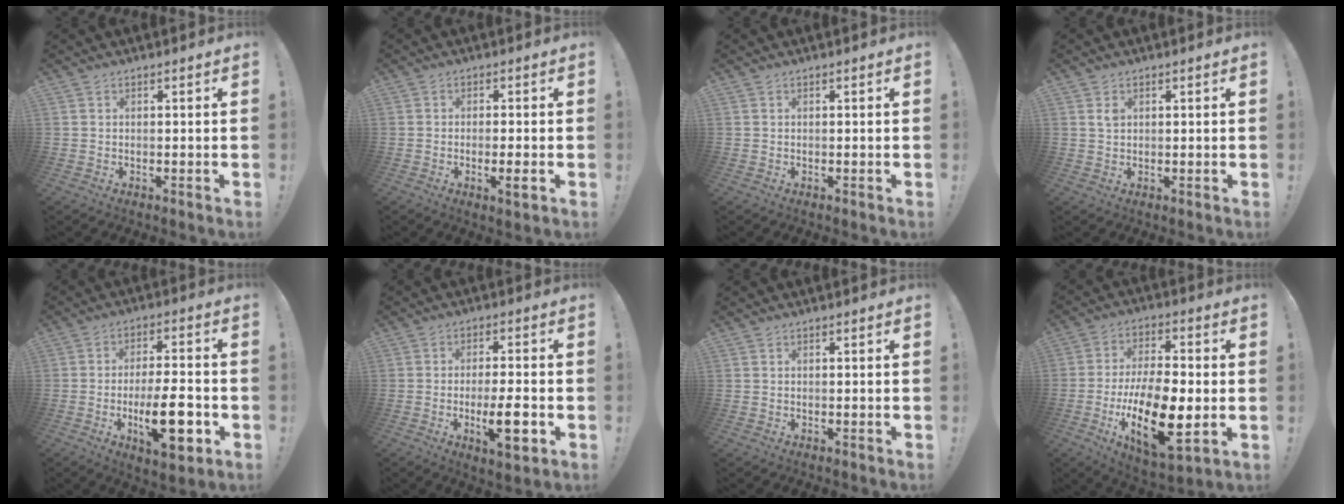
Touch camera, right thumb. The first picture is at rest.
{"total": 4.0, "force": [-1.4, 0.2, 3.7], "torque": [-0.049, -0.006, -0.023]}
{"total": 0.0}
{"total": 1.9, "force": [0.9, 1.2, 1.0], "torque": [-0.010, -0.004, 0.015]}
{"total": 16.0, "force": [-4.9, 5.5, 14.3], "torque": [-0.224, 0.007, -0.076]}
{"total": 10.1, "force": [-3.1, 2.4, 9.3], "torque": [-0.142, -0.001, -0.054]}
{"total": 0.0}
{"total": 21.3, "force": [-4.8, 9.8, 18.2], "torque": [-0.318, 0.011, -0.072]}